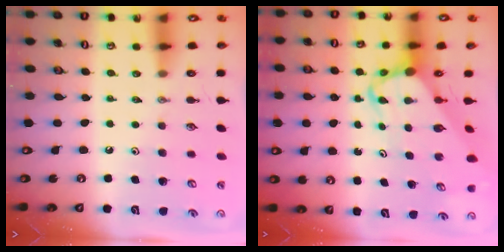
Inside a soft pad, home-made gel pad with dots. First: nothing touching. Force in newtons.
{"total": 6.2, "press": 6.2, "slide": 0.6}